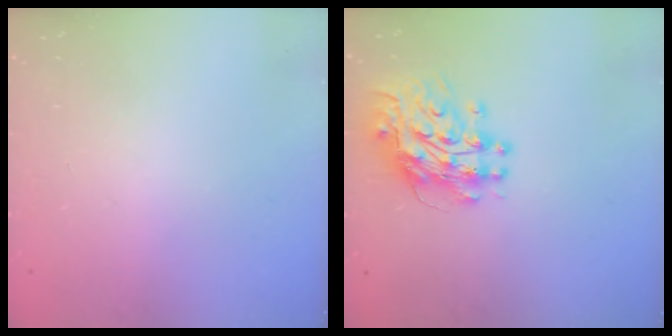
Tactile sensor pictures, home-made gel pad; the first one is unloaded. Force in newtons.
{"total": 12.5, "press": 12.5, "slide": 1.1}